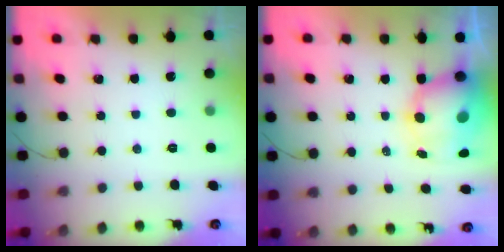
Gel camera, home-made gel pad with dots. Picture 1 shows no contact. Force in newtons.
{"total": 11.0, "press": 10.6, "slide": 2.9}